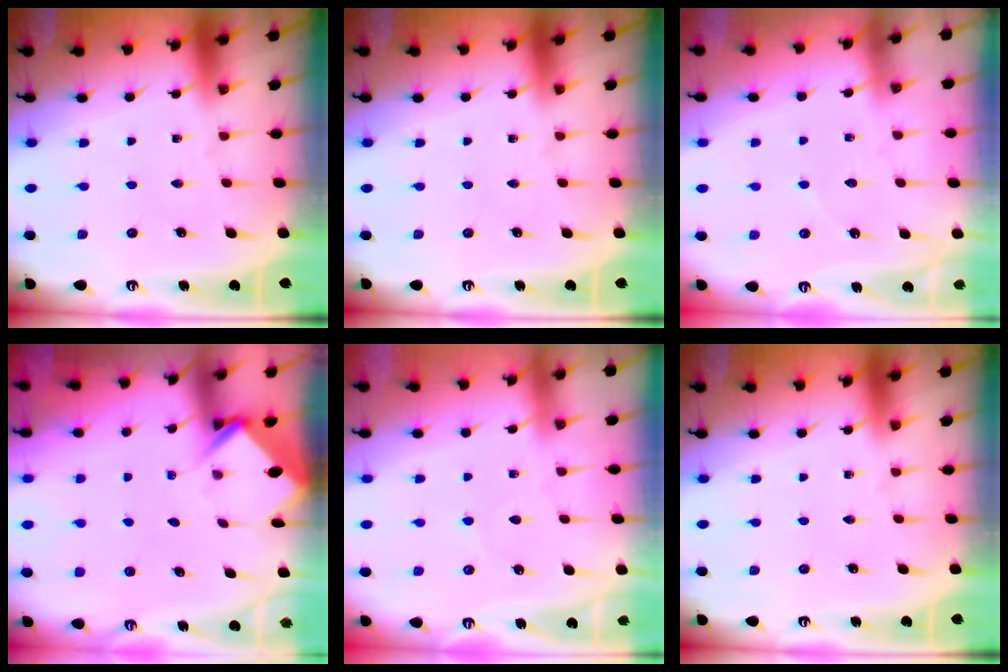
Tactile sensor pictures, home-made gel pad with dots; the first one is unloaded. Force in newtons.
{"total": 0.0}
{"total": 2.9, "press": 2.9, "slide": 0.2}
{"total": 3.9, "press": 3.9, "slide": 0.3}
{"total": 3.3, "press": 3.3, "slide": 0.5}
{"total": 0.0}